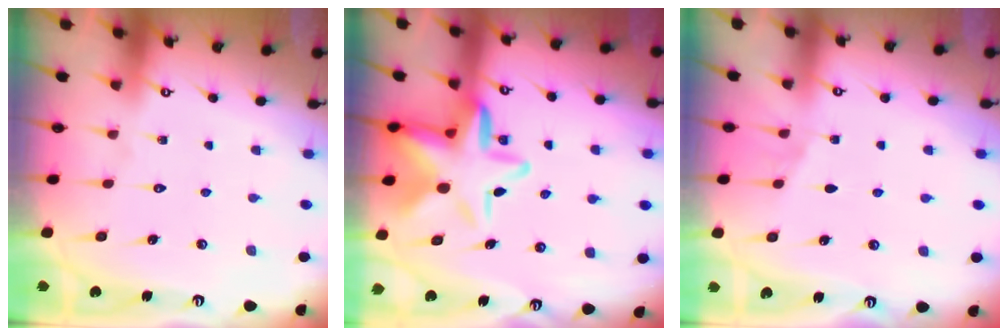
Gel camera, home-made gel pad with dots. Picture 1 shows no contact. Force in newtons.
{"total": 13.6, "press": 13.3, "slide": 2.8}
{"total": 4.2, "press": 3.5, "slide": 2.3}